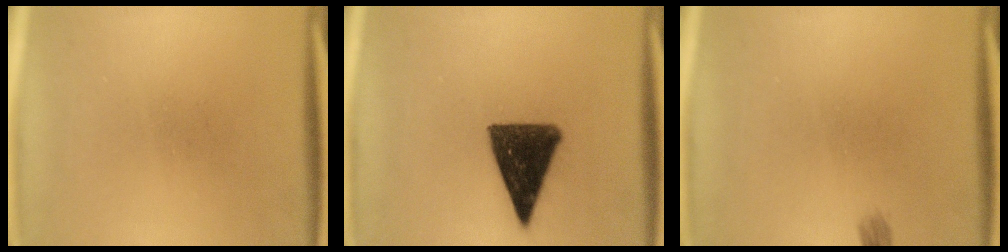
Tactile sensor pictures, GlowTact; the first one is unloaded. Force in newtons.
{"total": 12.9}
{"total": 1.0}